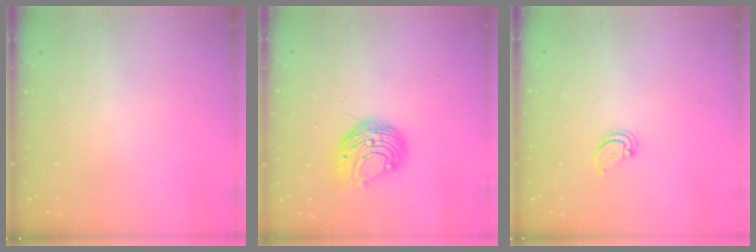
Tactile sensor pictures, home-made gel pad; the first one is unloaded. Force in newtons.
{"total": 10.0, "press": 10.0, "slide": 0.7}
{"total": 1.4, "press": 1.3, "slide": 0.1}